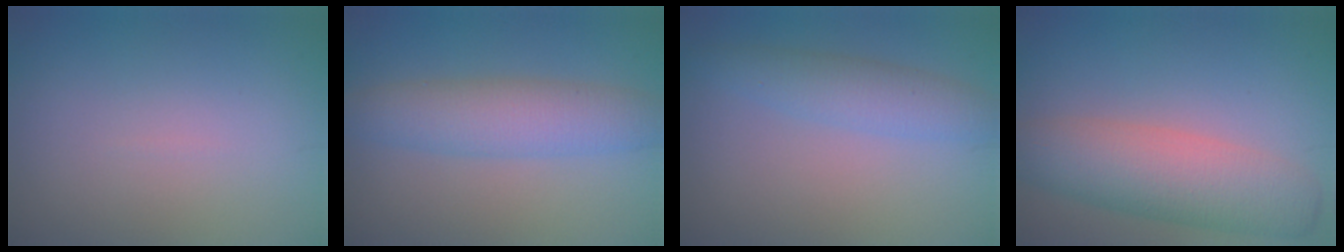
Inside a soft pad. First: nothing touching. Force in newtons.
{"total": 5.1, "press": 5.1, "slide": 0.0}
{"total": 3.3, "press": 3.3, "slide": 0.1}
{"total": 5.9, "press": 5.9, "slide": 0.5}